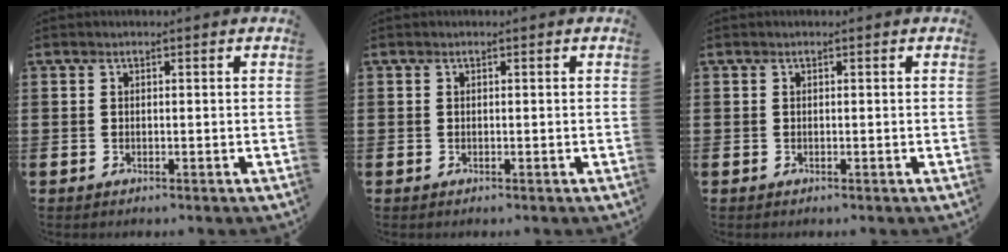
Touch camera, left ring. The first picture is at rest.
{"total": 0.0}
{"total": 0.0}